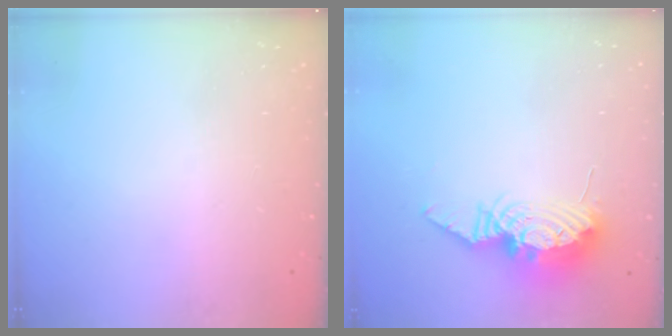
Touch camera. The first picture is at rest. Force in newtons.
{"total": 11.8, "press": 11.7, "slide": 1.1}